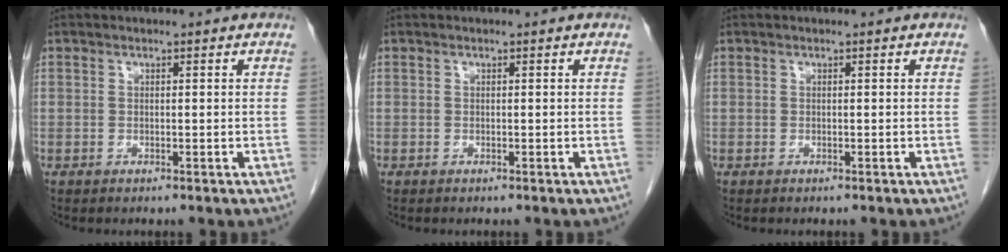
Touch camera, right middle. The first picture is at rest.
{"total": 0.0}
{"total": 0.0}